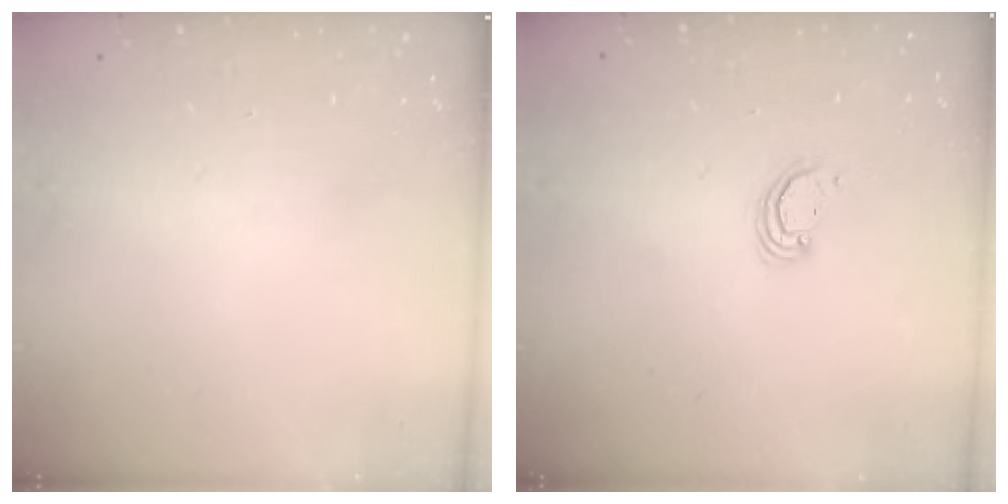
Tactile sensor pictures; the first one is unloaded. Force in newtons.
{"total": 2.0, "press": 2.0, "slide": 0.2}